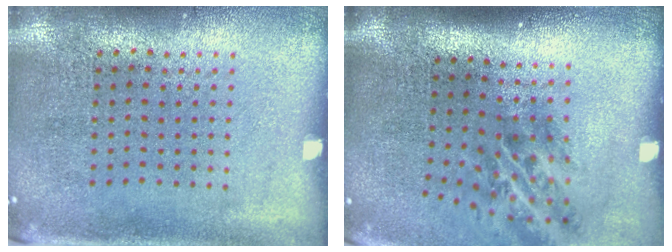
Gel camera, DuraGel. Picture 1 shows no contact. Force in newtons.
{"total": 2.1, "press": 1.3, "slide": 1.7}